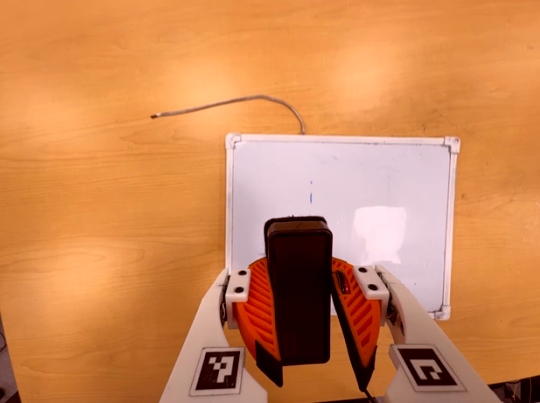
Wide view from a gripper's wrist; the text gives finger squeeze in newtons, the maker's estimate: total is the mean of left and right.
{"total": 9.3, "left": 9.2, "right": 9.4}